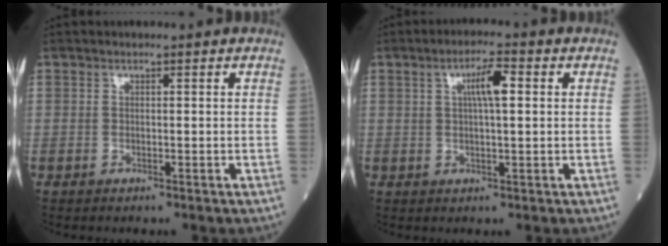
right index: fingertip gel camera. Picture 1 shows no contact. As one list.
[{"total": 4.8, "force": [1.3, 0.7, 4.6], "torque": [-0.081, 0.010, 0.021]}]